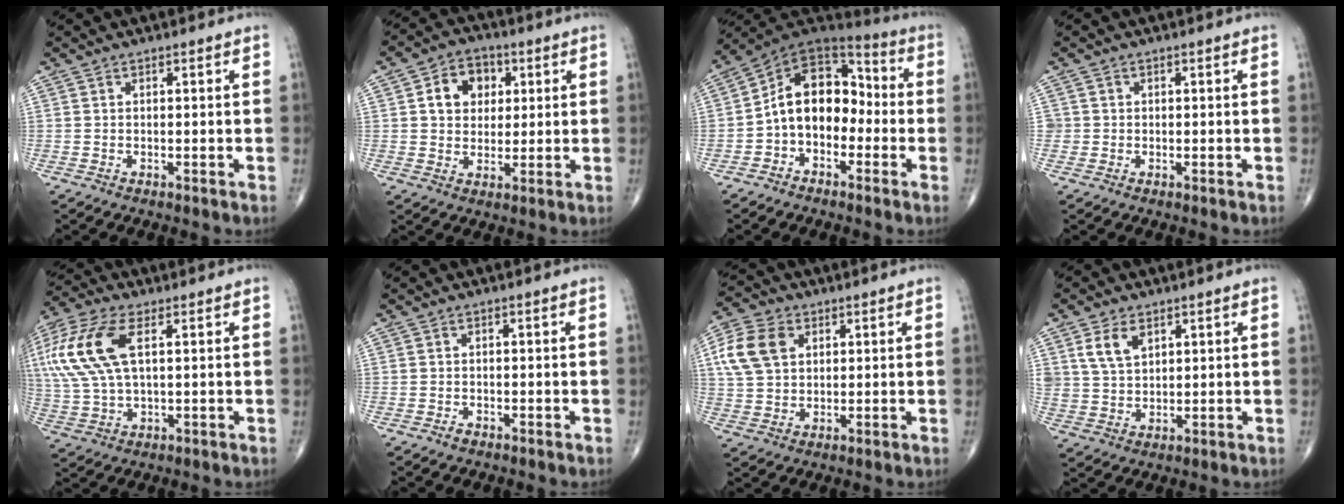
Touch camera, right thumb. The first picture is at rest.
{"total": 8.6, "force": [2.2, 6.8, 4.8], "torque": [-0.040, 0.001, 0.032]}
{"total": 13.8, "force": [-2.4, 9.6, 9.6], "torque": [-0.124, 0.064, -0.056]}
{"total": 1.4, "force": [-0.1, 1.4, 0.0], "torque": [0.012, 0.007, -0.005]}
{"total": 18.1, "force": [5.1, 9.0, 14.8], "torque": [-0.362, 0.010, 0.096]}
{"total": 0.8, "force": [-0.6, 0.5, 0.3], "torque": [-0.003, 0.001, -0.013]}
{"total": 10.5, "force": [3.2, 7.5, 6.6], "torque": [-0.122, 0.005, 0.060]}
{"total": 6.5, "force": [3.1, 4.1, 4.0], "torque": [-0.066, -0.012, 0.066]}